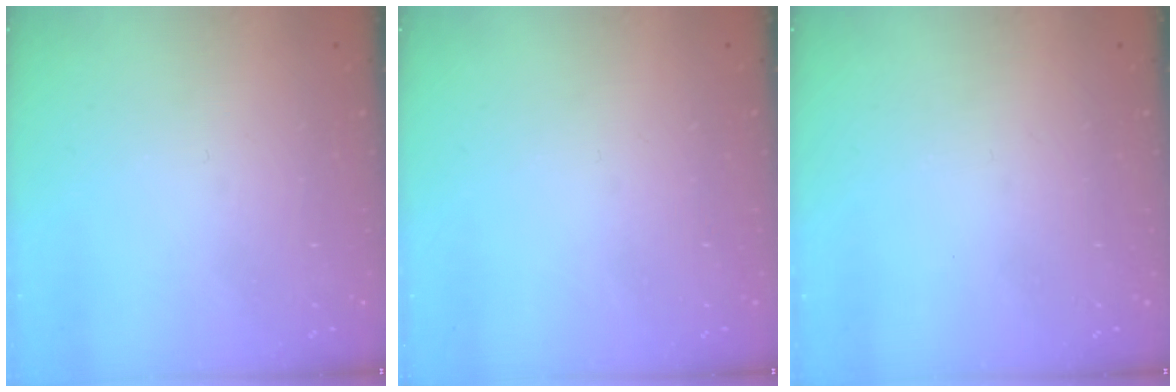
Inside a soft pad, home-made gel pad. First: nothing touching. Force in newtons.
{"total": 0.0}
{"total": 0.0}